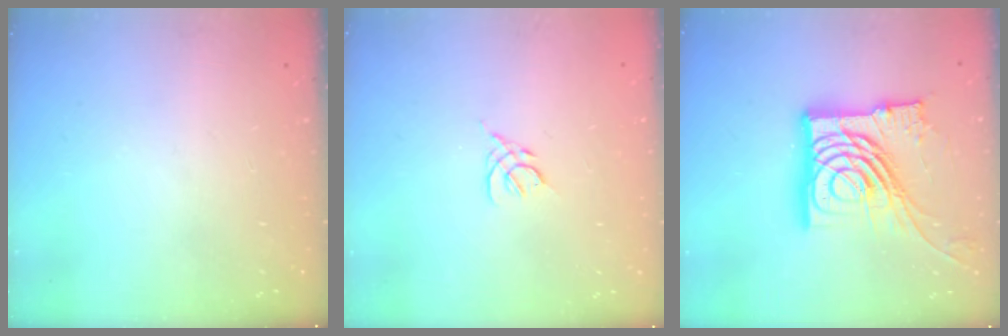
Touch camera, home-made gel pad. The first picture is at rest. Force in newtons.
{"total": 2.2, "press": 2.1, "slide": 0.6}
{"total": 23.8, "press": 23.6, "slide": 2.4}